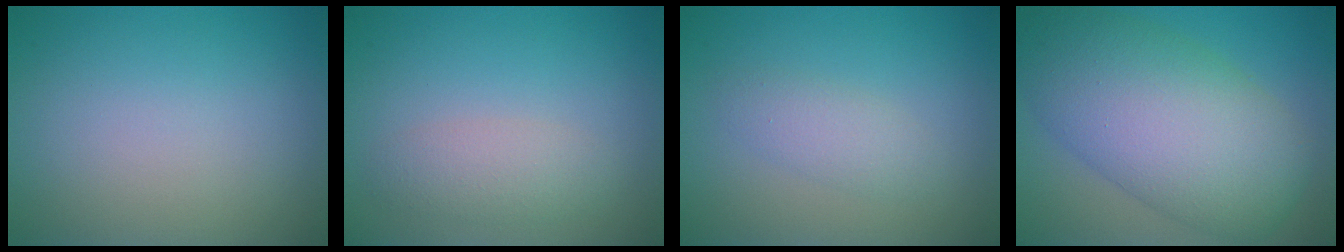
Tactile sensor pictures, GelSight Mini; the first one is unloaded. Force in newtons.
{"total": 2.2, "press": 2.2, "slide": 0.1}
{"total": 1.9, "press": 1.9, "slide": 0.1}
{"total": 11.3, "press": 11.3, "slide": 0.4}